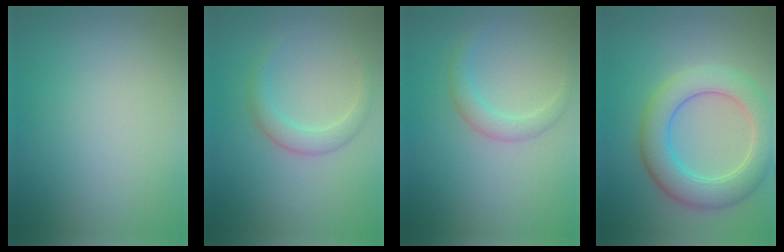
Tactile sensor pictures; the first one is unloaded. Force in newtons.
{"total": 2.3, "press": 2.3, "slide": 0.1}
{"total": 2.0, "press": 2.0, "slide": 0.2}
{"total": 6.4, "press": 6.4, "slide": 0.5}